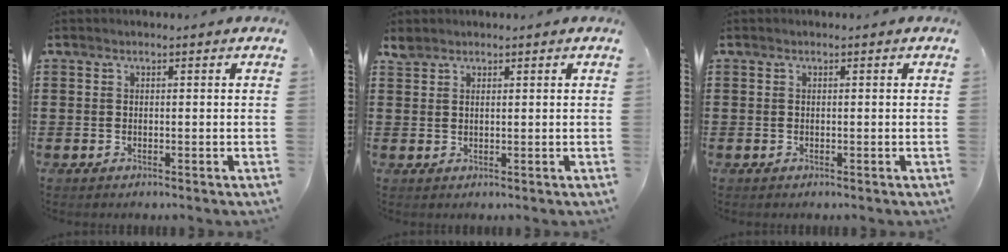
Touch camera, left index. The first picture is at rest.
{"total": 1.0, "force": [0.7, 0.4, 0.5], "torque": [-0.013, 0.002, 0.014]}
{"total": 0.0}